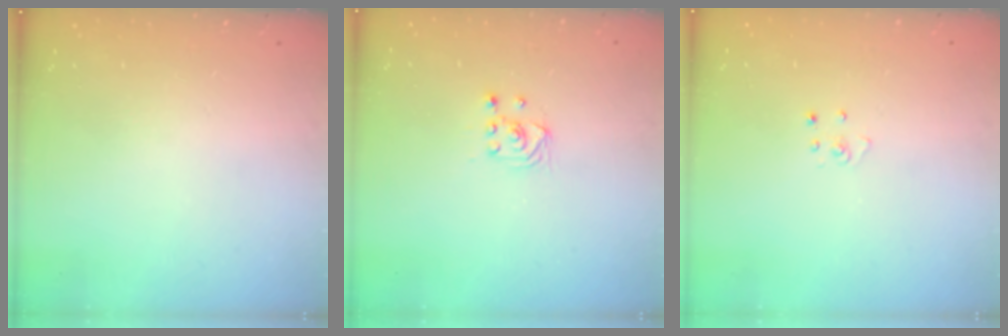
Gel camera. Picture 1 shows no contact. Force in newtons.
{"total": 3.0, "press": 2.8, "slide": 1.1}
{"total": 2.5, "press": 2.5, "slide": 0.3}